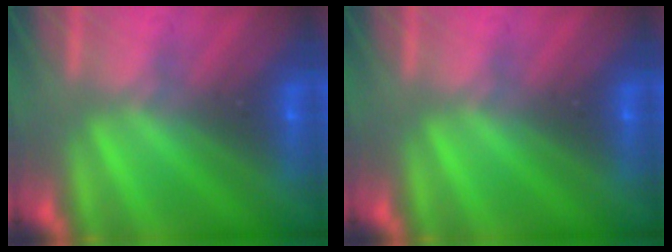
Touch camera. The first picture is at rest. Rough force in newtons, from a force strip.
{"total": 0.0}